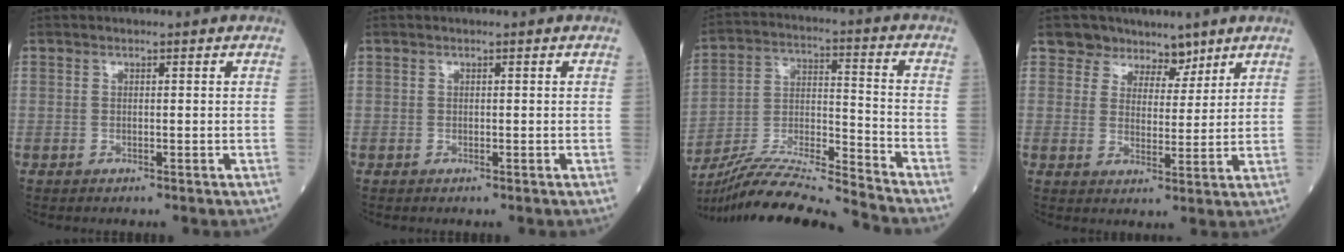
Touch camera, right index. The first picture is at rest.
{"total": 0.0}
{"total": 16.5, "force": [-15.6, -1.9, 5.2], "torque": [-0.092, 0.004, -0.276]}
{"total": 5.9, "force": [4.6, 3.6, 0.6], "torque": [0.004, 0.005, 0.075]}